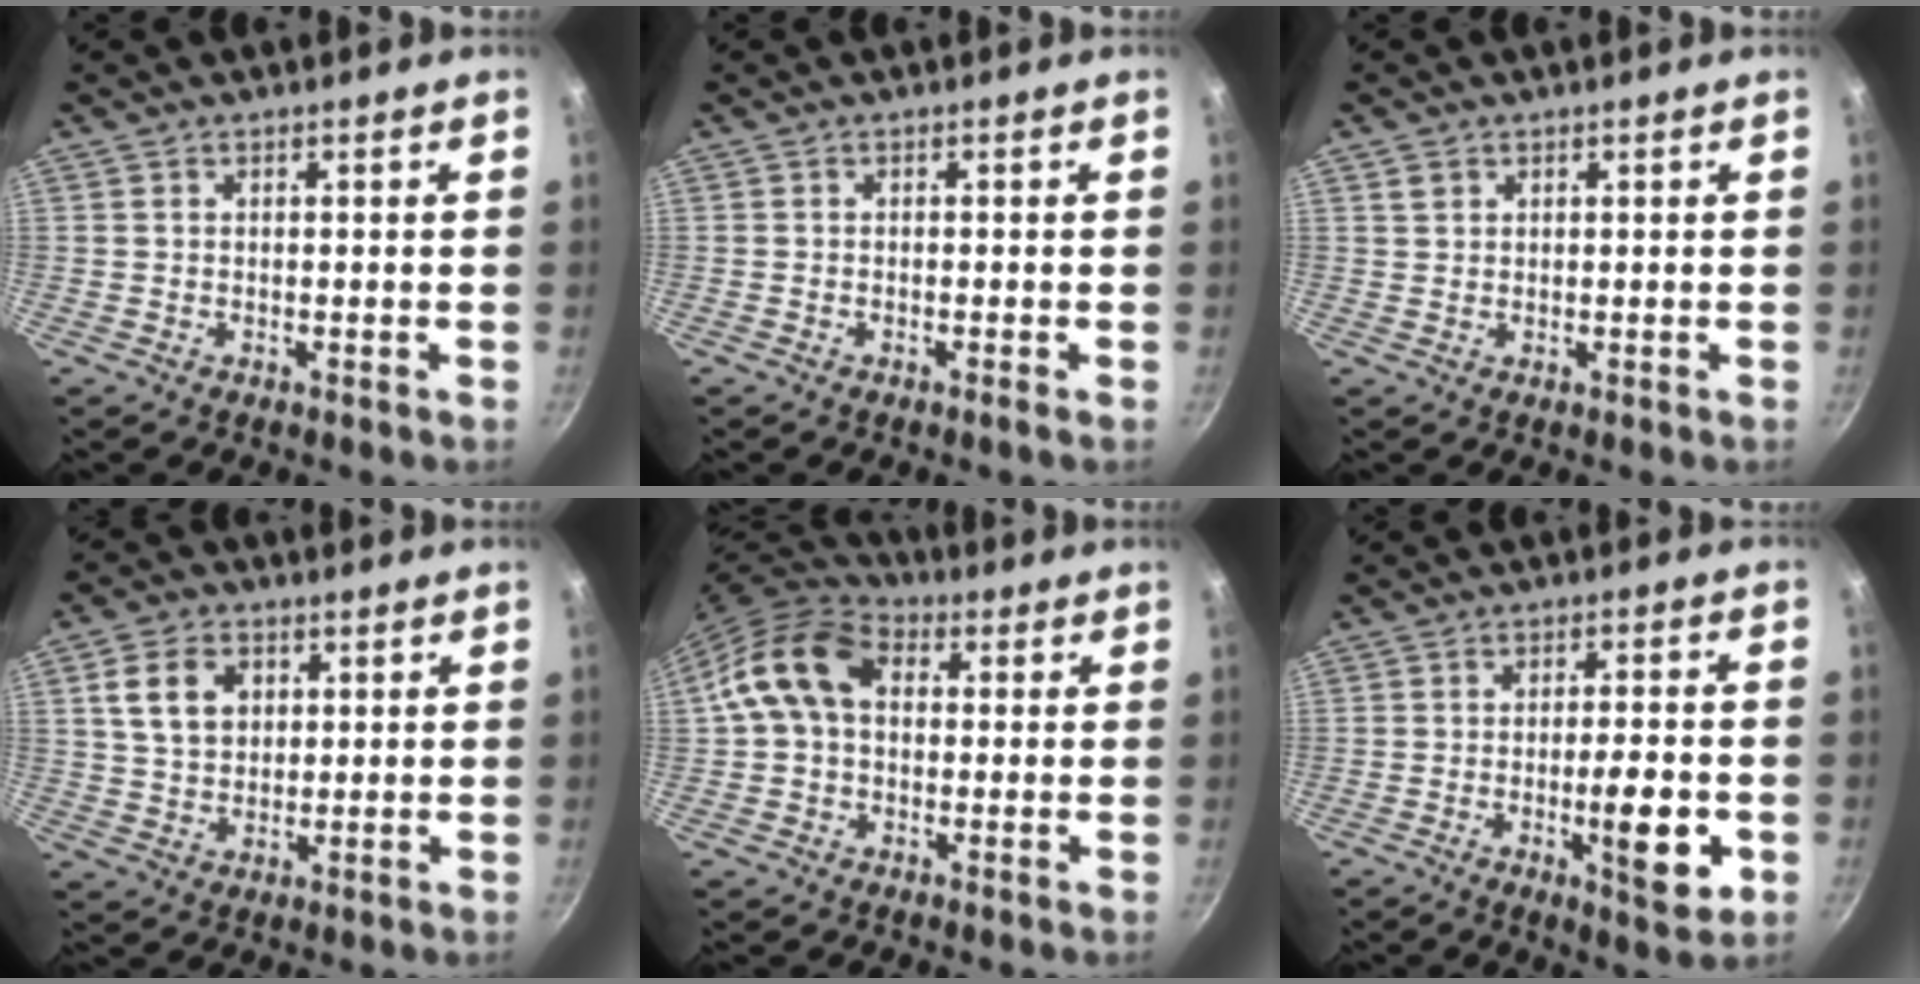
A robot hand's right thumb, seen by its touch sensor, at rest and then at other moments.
{"total": 0.6, "force": [-0.4, -0.1, 0.4], "torque": [-0.015, 0.003, -0.008]}
{"total": 1.7, "force": [0.8, 1.3, 0.6], "torque": [-0.007, 0.002, 0.015]}
{"total": 8.4, "force": [2.4, 6.3, 5.1], "torque": [-0.076, 0.002, 0.041]}
{"total": 12.1, "force": [1.5, 8.9, 8.1], "torque": [-0.124, 0.028, 0.007]}
{"total": 10.6, "force": [-3.0, 2.8, 9.8], "torque": [-0.134, 0.010, -0.042]}